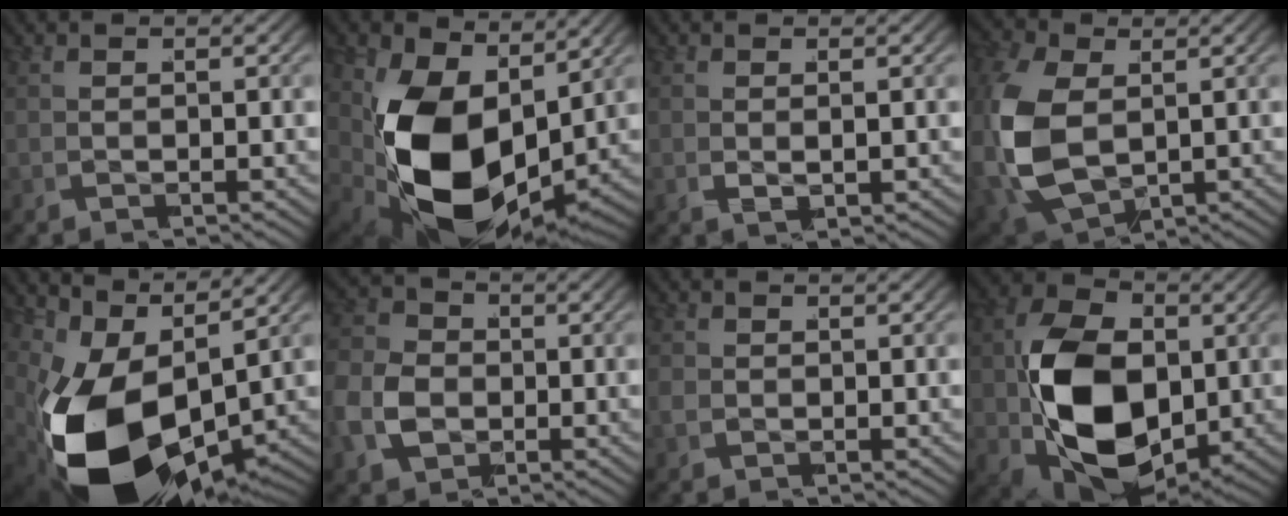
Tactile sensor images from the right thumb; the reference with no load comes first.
{"total": 15.9, "force": [-2.0, 9.7, 12.4], "torque": [-0.290, -0.071, 0.000]}
{"total": 0.7, "force": [0.2, 0.2, 0.6], "torque": [-0.010, 0.003, 0.003]}
{"total": 8.4, "force": [-1.5, 6.2, 5.5], "torque": [-0.169, -0.044, -0.008]}
{"total": 18.7, "force": [-4.7, 11.2, 14.2], "torque": [-0.299, -0.077, -0.041]}
{"total": 5.9, "force": [-1.5, 5.0, 2.8], "torque": [-0.082, -0.016, -0.026]}
{"total": 1.5, "force": [-0.5, 1.4, 0.3], "torque": [-0.017, -0.006, -0.006]}
{"total": 14.4, "force": [-2.6, 9.8, 10.3], "torque": [-0.238, -0.062, -0.019]}